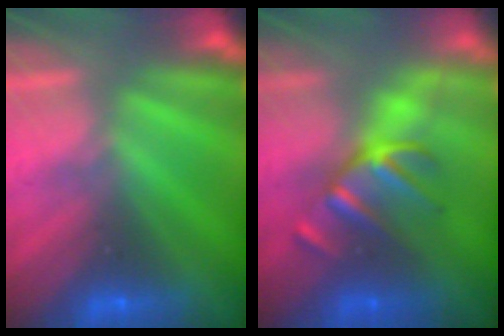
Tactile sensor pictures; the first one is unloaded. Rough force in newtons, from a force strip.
{"total": 2.9}